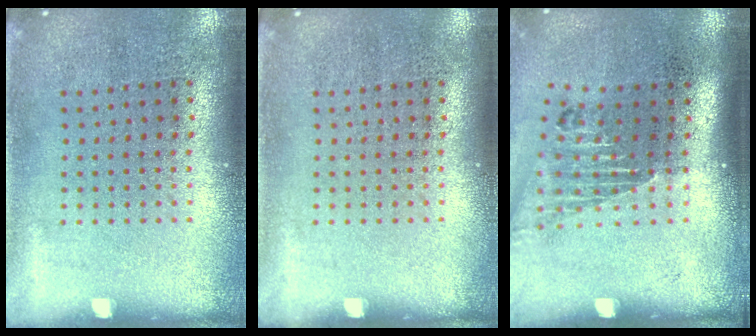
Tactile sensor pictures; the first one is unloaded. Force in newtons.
{"total": 0.0}
{"total": 1.6, "press": 1.2, "slide": 1.0}